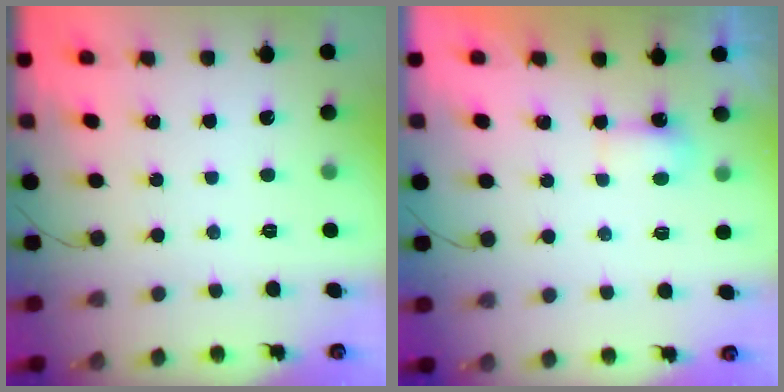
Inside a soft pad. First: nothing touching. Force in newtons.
{"total": 3.3, "press": 3.1, "slide": 1.0}